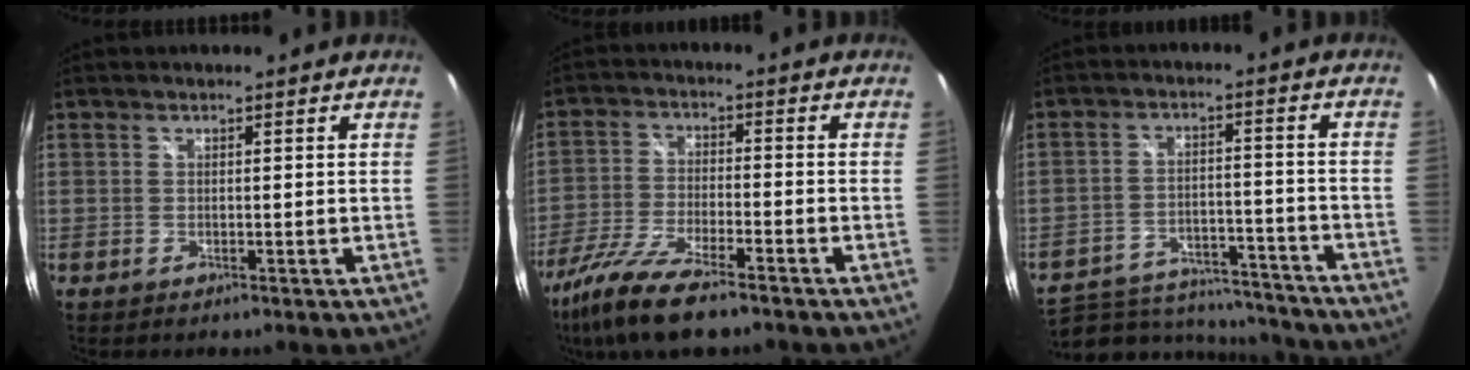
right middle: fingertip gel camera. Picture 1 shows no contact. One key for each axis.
{"total": 13.1, "fx": -9.8, "fy": 2.6, "fz": 8.2, "tx": -0.184, "ty": -0.036, "tz": -0.190}
{"total": 20.4, "fx": -17.3, "fy": 7.5, "fz": 7.9, "tx": -0.166, "ty": -0.003, "tz": -0.232}